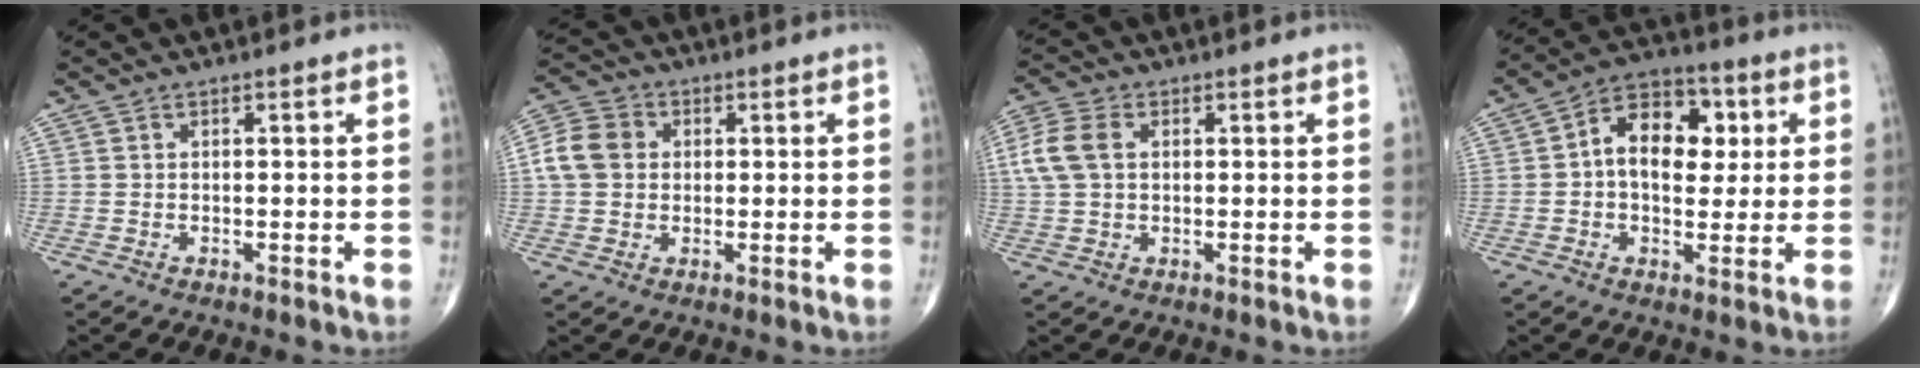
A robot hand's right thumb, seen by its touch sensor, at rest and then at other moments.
{"total": 7.7, "force": [0.9, 6.4, 4.1], "torque": [-0.071, 0.015, 0.007]}
{"total": 7.3, "force": [1.3, 4.9, 5.2], "torque": [-0.127, 0.015, 0.026]}
{"total": 13.0, "force": [2.0, 8.5, 9.6], "torque": [-0.111, 0.018, 0.023]}